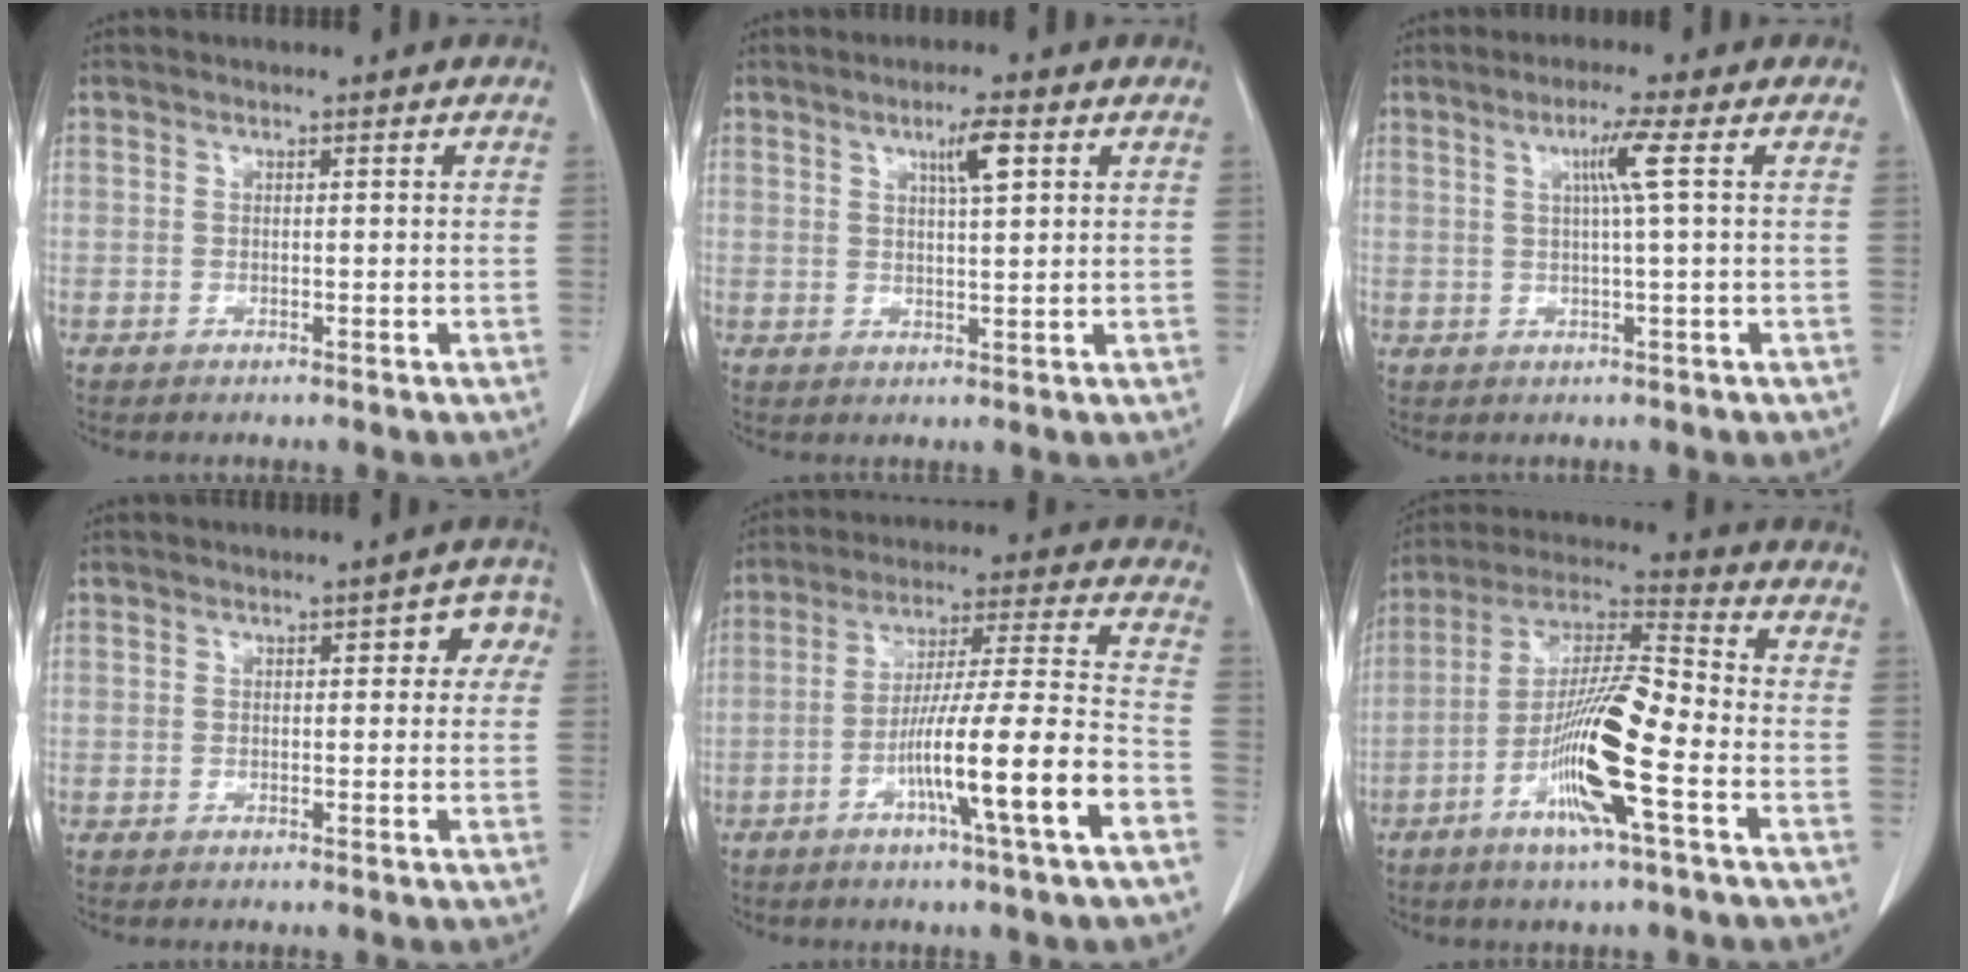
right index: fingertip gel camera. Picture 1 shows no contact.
{"total": 4.2, "force": [1.9, 0.3, 3.7], "torque": [-0.062, 0.000, 0.032]}
{"total": 4.1, "force": [1.1, -1.1, 3.8], "torque": [-0.074, 0.001, 0.020]}
{"total": 4.3, "force": [1.2, 2.1, 3.5], "torque": [-0.027, 0.023, 0.008]}
{"total": 15.0, "force": [-6.3, -0.7, 13.6], "torque": [-0.233, -0.001, -0.108]}
{"total": 14.4, "force": [-5.2, 1.0, 13.4], "torque": [-0.259, -0.003, -0.101]}